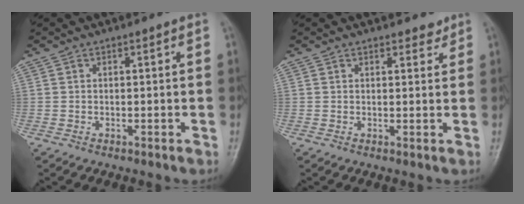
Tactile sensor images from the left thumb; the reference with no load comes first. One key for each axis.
{"total": 1.9, "fx": 1.6, "fy": 0.9, "fz": 0.5, "tx": 0.008, "ty": -0.010, "tz": 0.017}